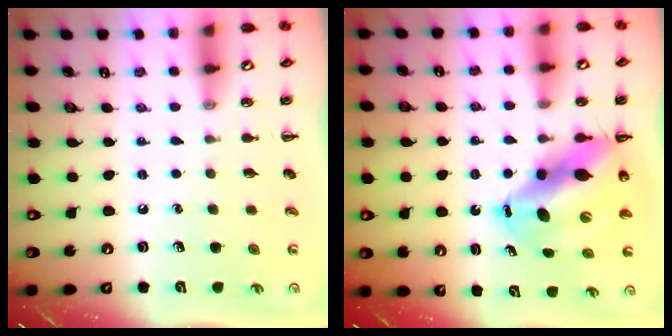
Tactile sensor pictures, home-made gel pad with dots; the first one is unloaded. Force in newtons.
{"total": 12.7, "press": 12.2, "slide": 3.6}